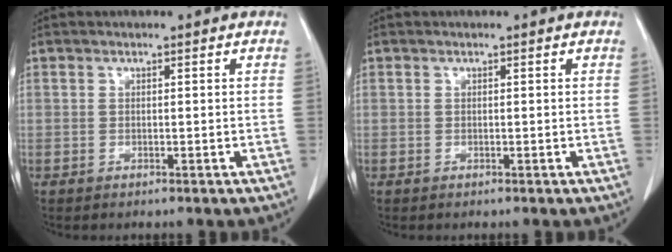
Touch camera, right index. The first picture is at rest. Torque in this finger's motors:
{"motor_torque": [0.00, 0.00, 0.02, 0.00]}